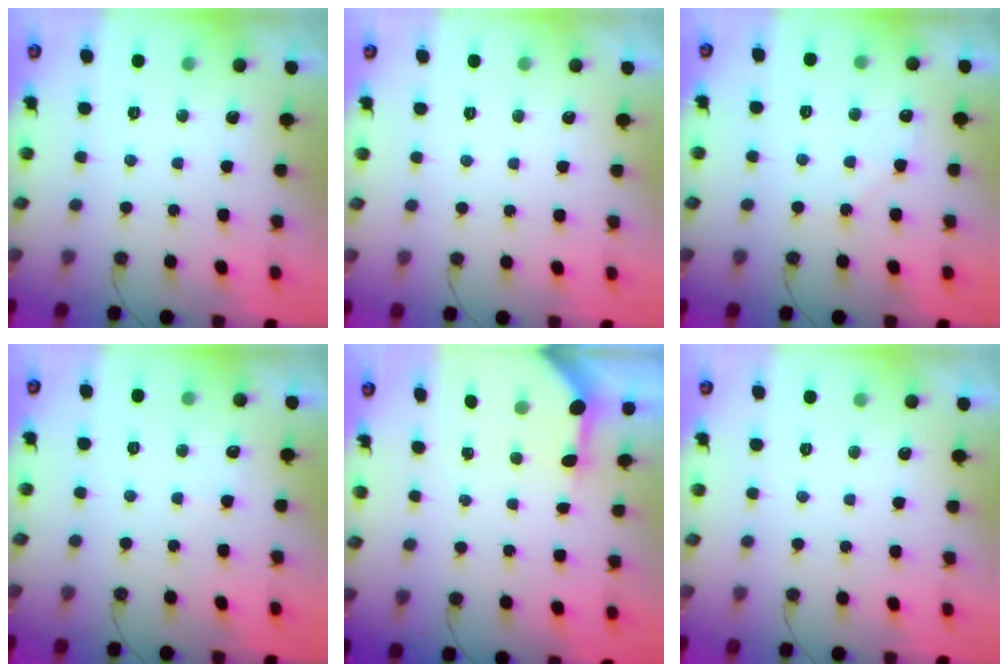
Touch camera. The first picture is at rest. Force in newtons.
{"total": 0.0}
{"total": 5.8, "press": 5.8, "slide": 0.9}
{"total": 2.7, "press": 2.7, "slide": 0.3}
{"total": 3.5, "press": 3.5, "slide": 0.4}
{"total": 0.0}